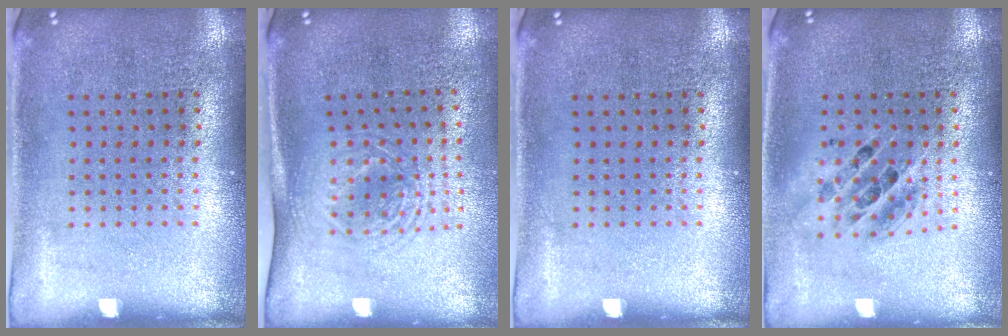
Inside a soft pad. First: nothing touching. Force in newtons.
{"total": 1.7, "press": 1.3, "slide": 1.1}
{"total": 0.0}
{"total": 1.3, "press": 1.1, "slide": 0.6}